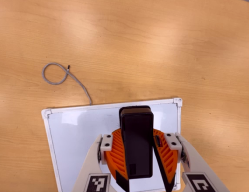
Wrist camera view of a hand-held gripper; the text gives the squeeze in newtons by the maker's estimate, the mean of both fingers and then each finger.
{"total": 10.4, "left": 10.4, "right": 10.4}